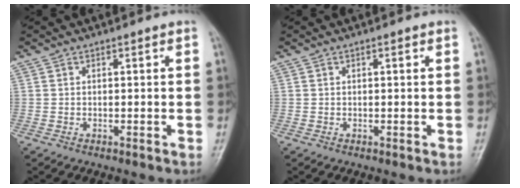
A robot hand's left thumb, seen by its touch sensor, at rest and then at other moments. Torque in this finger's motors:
{"motor_torque": [0.06, -0.05, -0.05, 0.18, 0.00]}